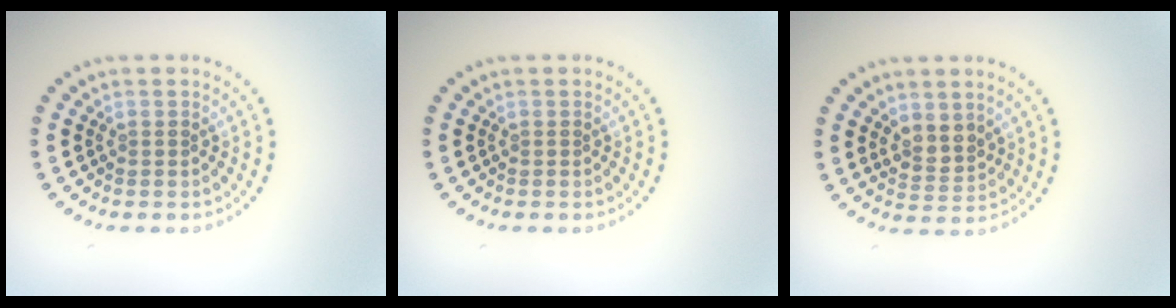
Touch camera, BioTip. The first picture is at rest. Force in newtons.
{"total": 0.0}
{"total": 2.3, "press": 1.9, "slide": 1.2}